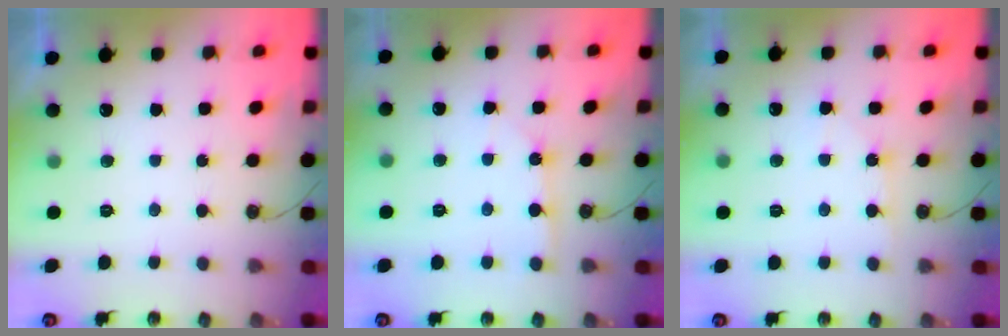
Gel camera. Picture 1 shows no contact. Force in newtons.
{"total": 2.8, "press": 2.8, "slide": 0.3}
{"total": 4.0, "press": 4.0, "slide": 0.6}